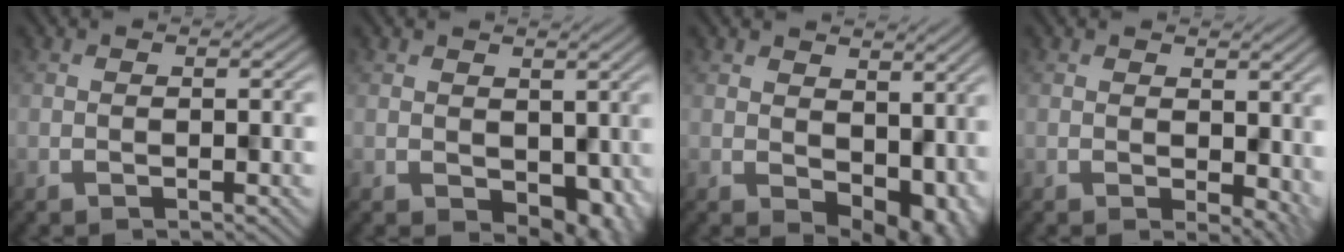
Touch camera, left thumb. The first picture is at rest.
{"total": 5.1, "force": [-0.9, 3.7, 3.4], "torque": [-0.055, -0.030, 0.006]}
{"total": 6.9, "force": [0.0, 4.8, 4.9], "torque": [-0.060, -0.031, 0.015]}
{"total": 4.1, "force": [-0.4, 2.6, 3.1], "torque": [-0.034, -0.019, 0.009]}